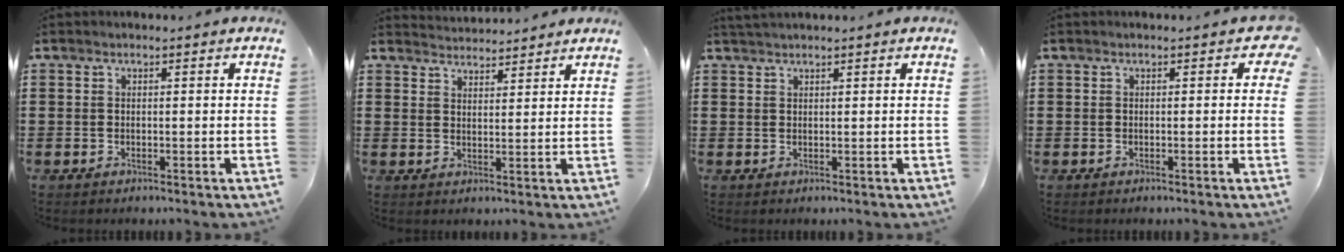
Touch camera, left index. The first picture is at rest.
{"total": 3.0, "force": [3.0, 0.0, -0.4], "torque": [-0.003, -0.011, 0.057]}
{"total": 1.2, "force": [1.1, 0.0, 0.4], "torque": [-0.008, 0.001, 0.022]}
{"total": 1.0, "force": [-0.1, 0.6, 0.7], "torque": [-0.009, 0.000, -0.005]}